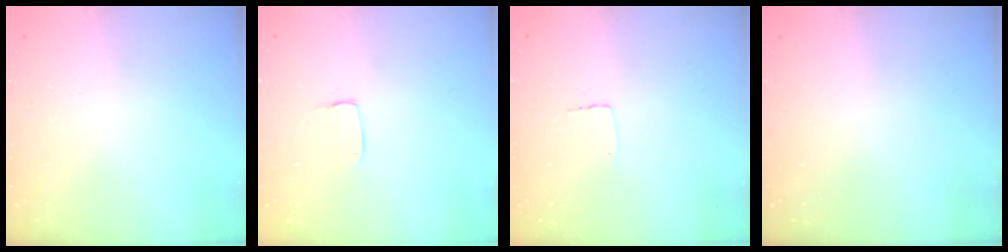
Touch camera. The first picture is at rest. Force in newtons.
{"total": 4.1, "press": 4.0, "slide": 0.2}
{"total": 2.6, "press": 2.6, "slide": 0.1}
{"total": 0.0}